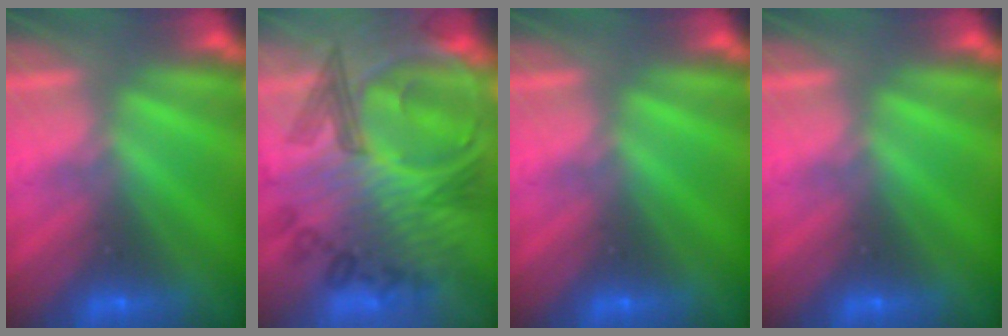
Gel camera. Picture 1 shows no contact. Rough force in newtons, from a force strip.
{"total": 7.0}
{"total": 0.0}
{"total": 0.0}